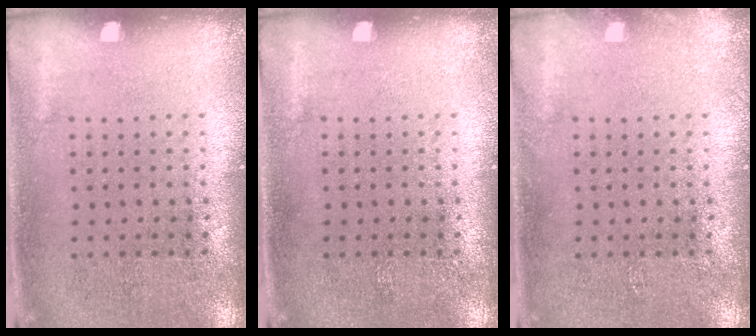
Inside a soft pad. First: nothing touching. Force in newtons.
{"total": 0.0}
{"total": 0.7, "press": 0.7, "slide": 0.1}